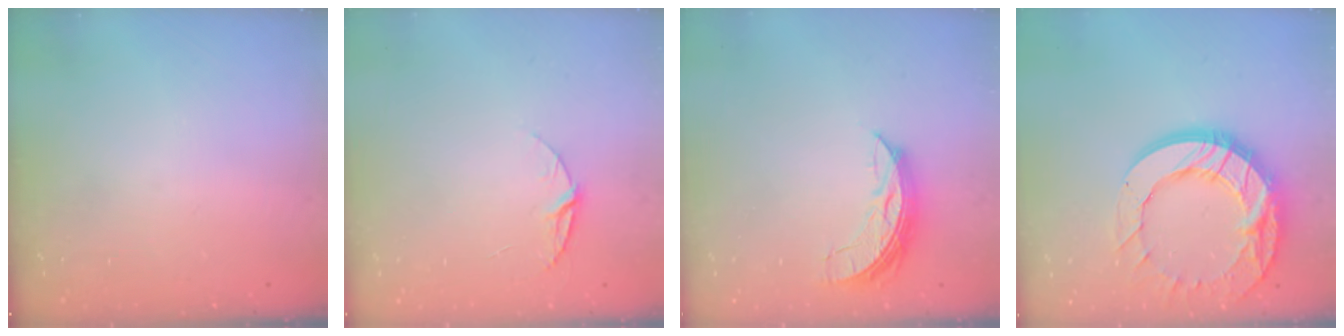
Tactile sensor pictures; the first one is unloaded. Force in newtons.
{"total": 5.7, "press": 5.7, "slide": 0.6}
{"total": 7.6, "press": 7.5, "slide": 1.1}
{"total": 20.9, "press": 20.8, "slide": 1.9}